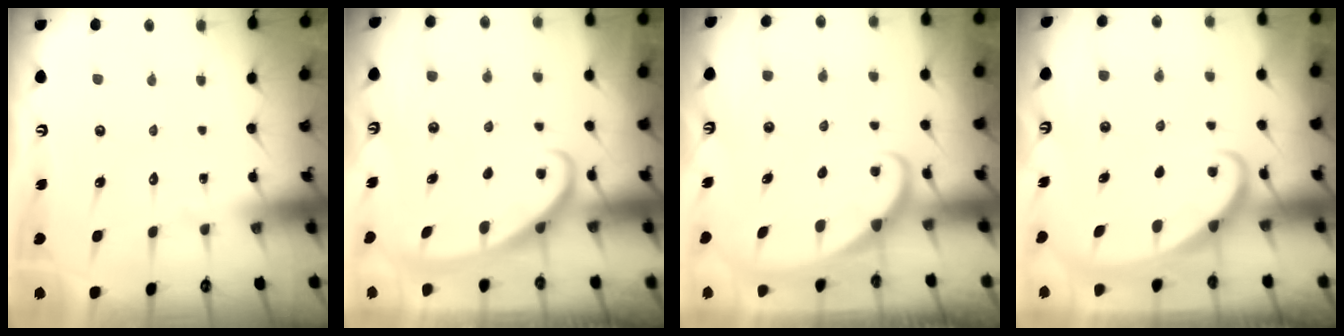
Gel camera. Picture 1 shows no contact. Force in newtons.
{"total": 3.0, "press": 3.0, "slide": 0.4}
{"total": 1.5, "press": 1.5, "slide": 0.1}
{"total": 2.0, "press": 2.0, "slide": 0.0}